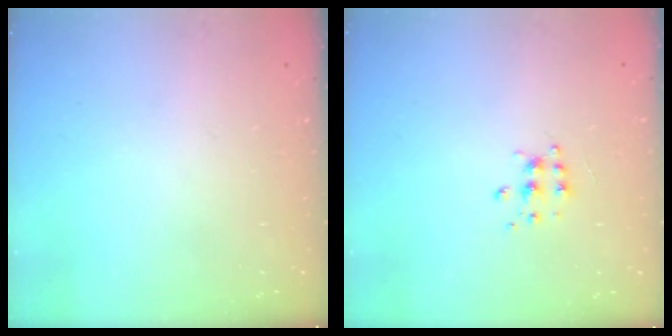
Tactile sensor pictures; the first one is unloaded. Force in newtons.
{"total": 5.7, "press": 5.7, "slide": 0.5}